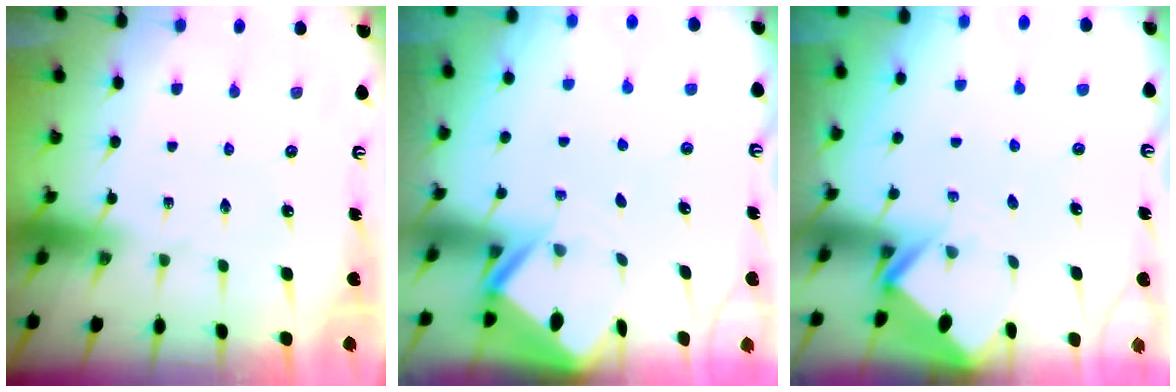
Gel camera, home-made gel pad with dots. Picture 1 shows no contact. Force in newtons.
{"total": 2.9, "press": 2.9, "slide": 0.3}
{"total": 2.7, "press": 2.7, "slide": 0.2}